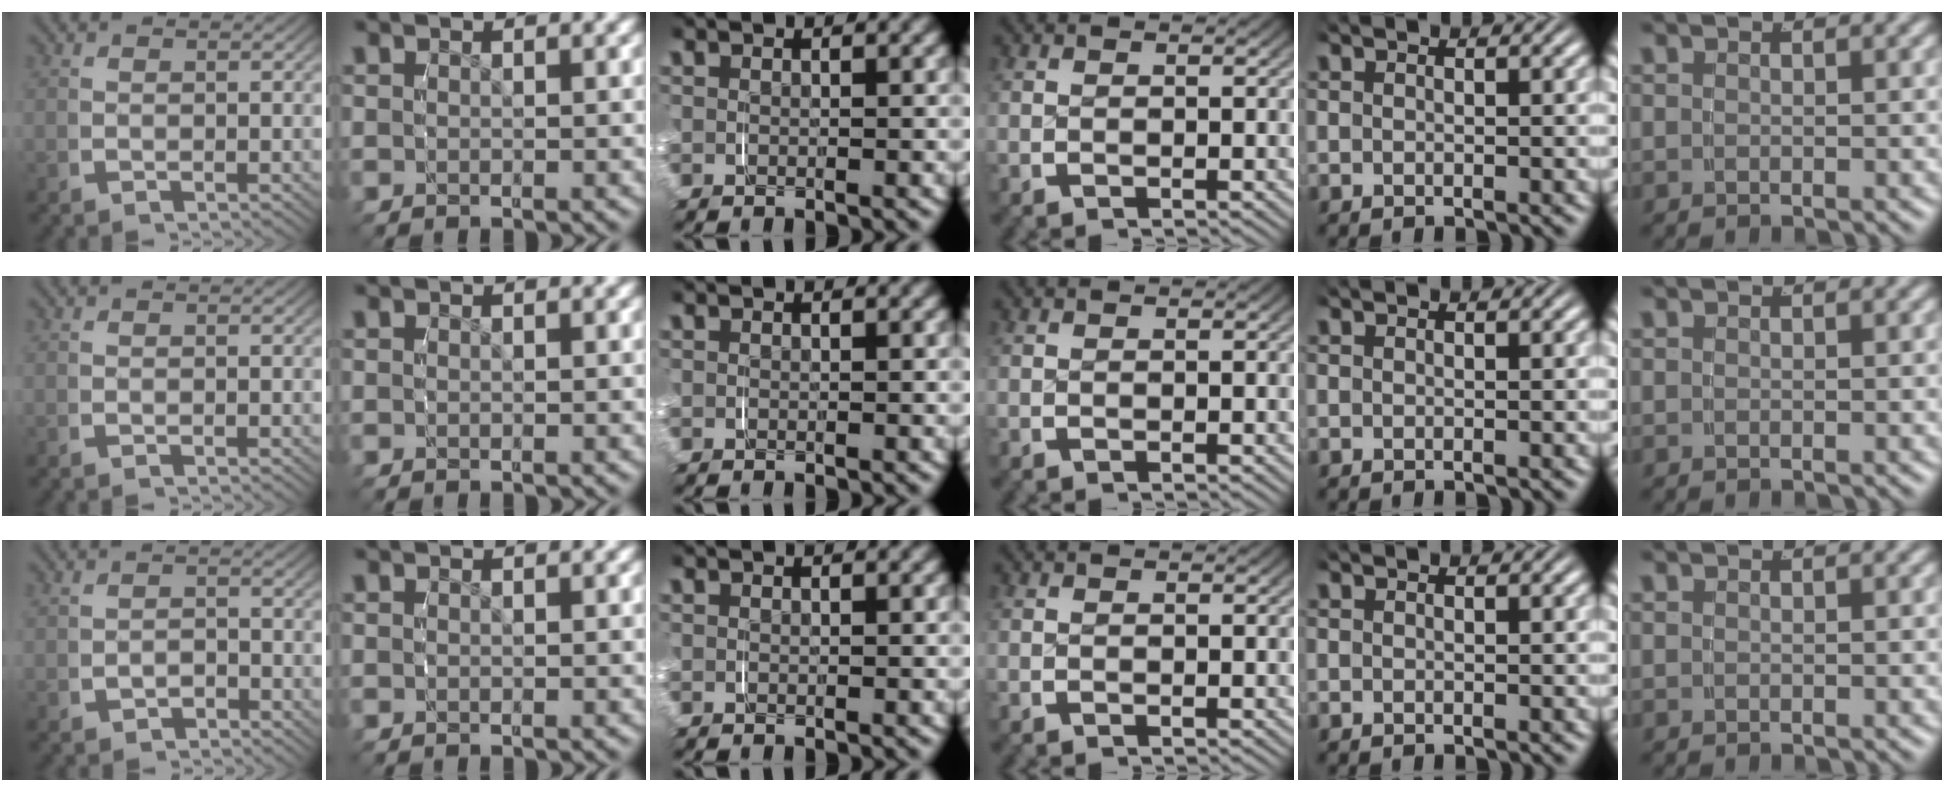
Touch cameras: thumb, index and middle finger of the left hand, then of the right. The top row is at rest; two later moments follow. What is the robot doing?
{"motion": "grasp_and_lifting", "object": "paper"}